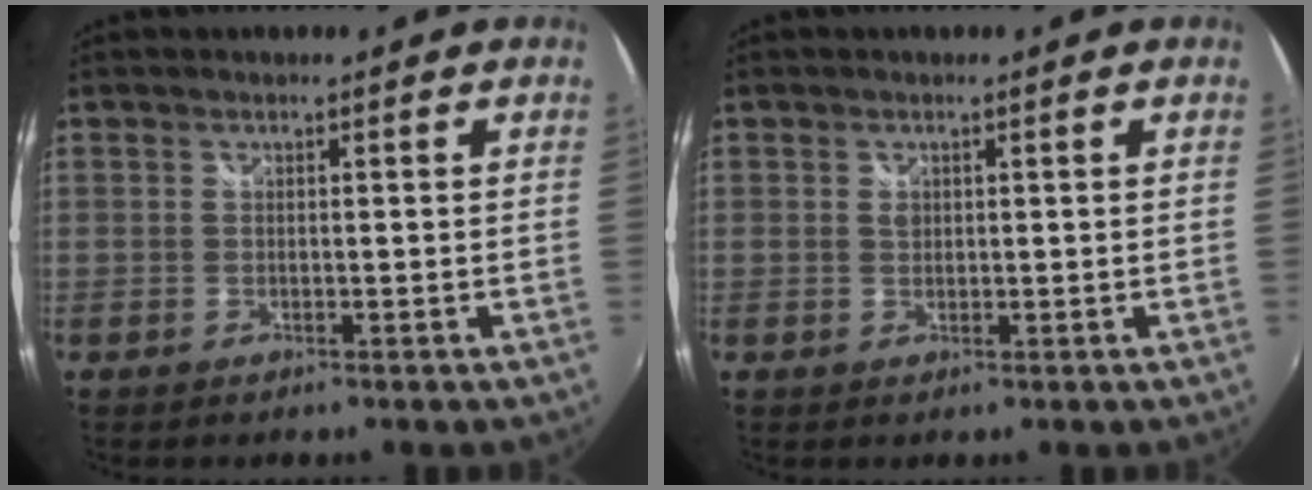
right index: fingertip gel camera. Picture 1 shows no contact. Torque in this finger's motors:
{"motor_torque": [-0.04, 0.00, 0.02, 0.02]}